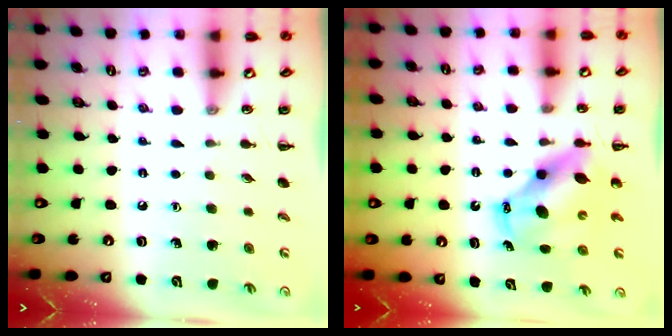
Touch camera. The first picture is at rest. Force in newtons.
{"total": 7.4, "press": 7.2, "slide": 1.7}